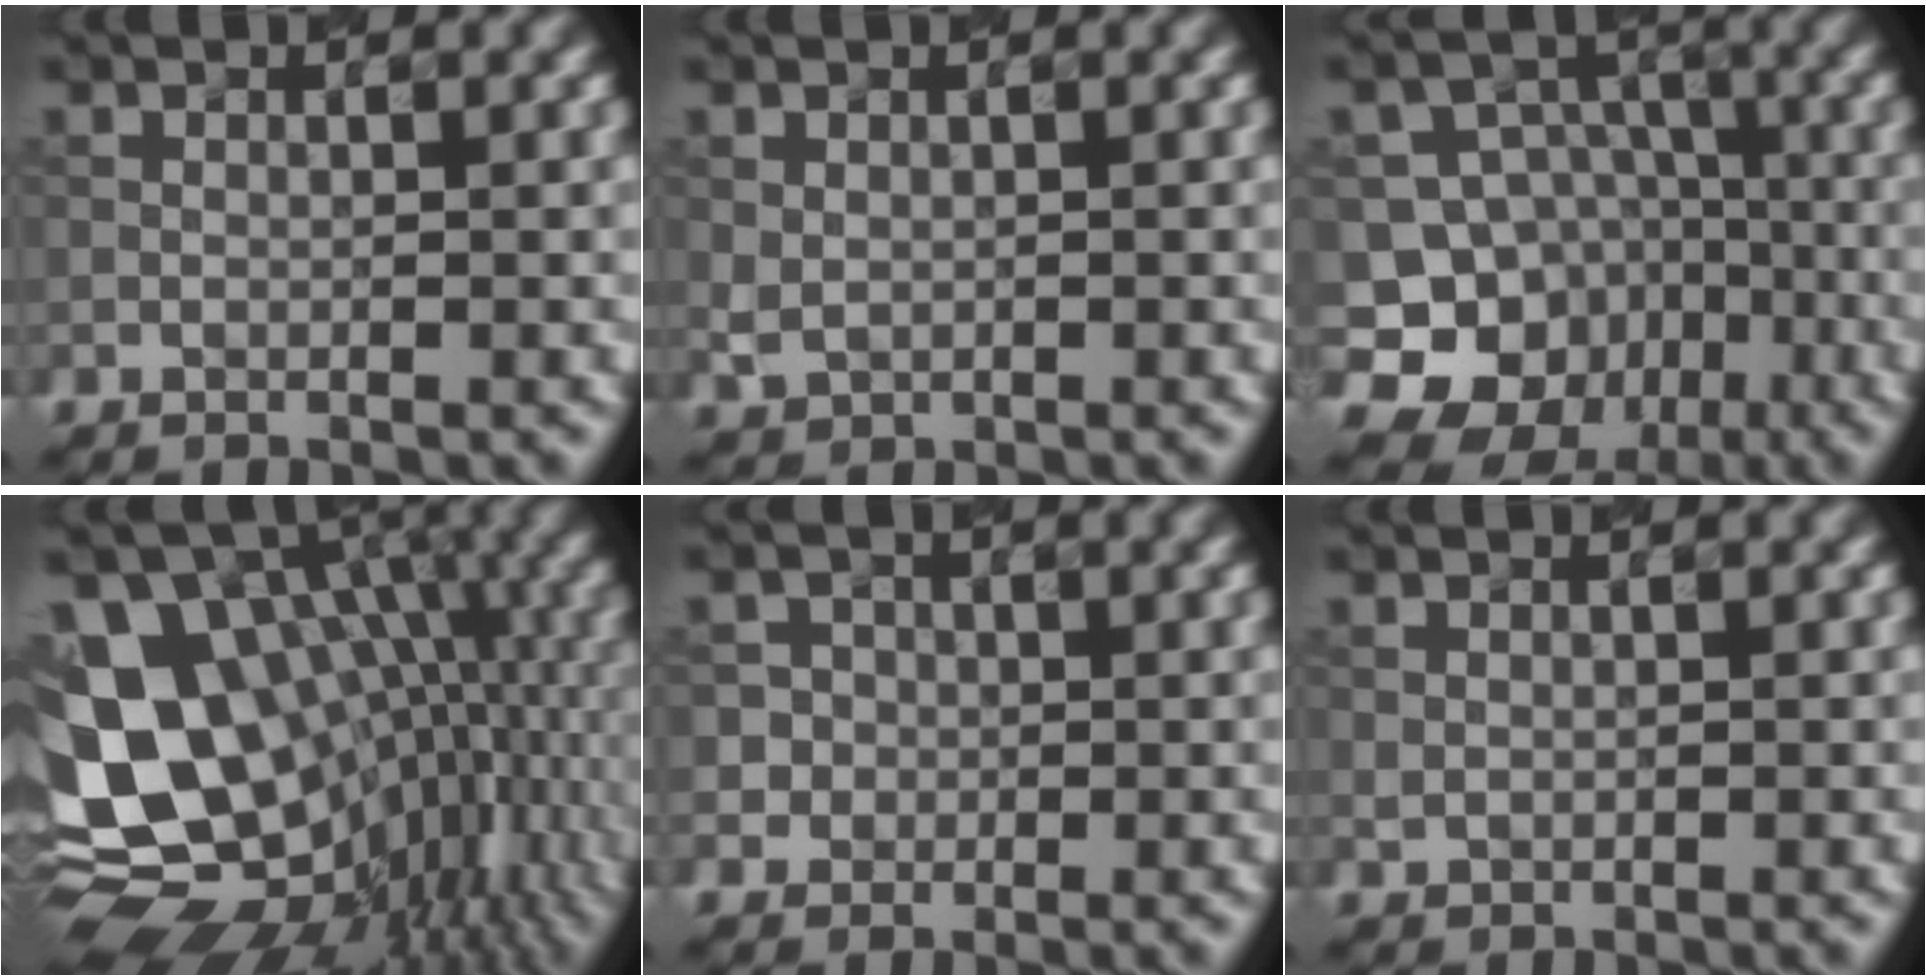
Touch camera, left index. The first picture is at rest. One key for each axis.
{"total": 0.5, "fx": 0.3, "fy": 0.4, "fz": 0.2, "tx": -0.016, "ty": -0.002, "tz": 0.017}
{"total": 11.4, "fx": -5.8, "fy": 9.4, "fz": 2.9, "tx": -0.049, "ty": -0.010, "tz": -0.095}
{"total": 16.6, "fx": 0.0, "fy": 11.8, "fz": 11.7, "tx": -0.215, "ty": -0.006, "tz": 0.038}
{"total": 2.0, "fx": 0.2, "fy": 2.0, "fz": 0.1, "tx": 0.001, "ty": -0.003, "tz": 0.014}
{"total": 0.0}